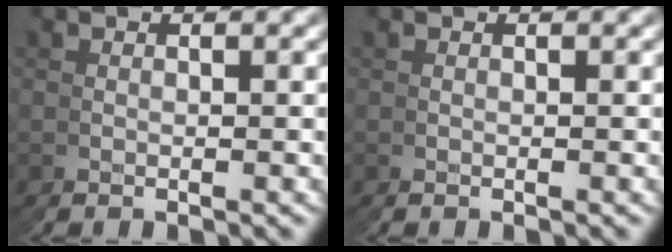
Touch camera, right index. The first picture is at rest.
{"total": 0.0}